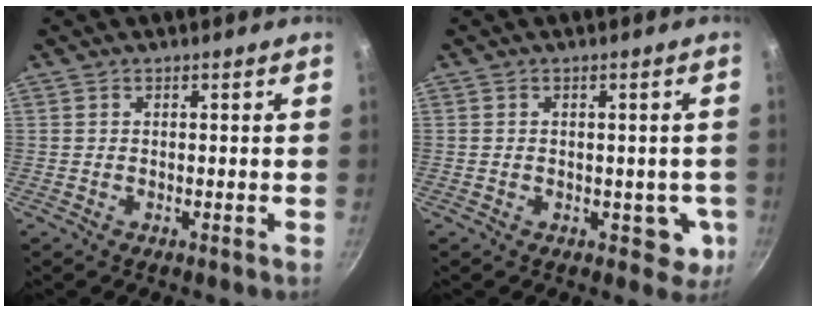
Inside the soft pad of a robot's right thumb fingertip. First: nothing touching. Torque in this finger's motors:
{"motor_torque": [0.41, 0.32, -0.20, 0.07, 0.10]}